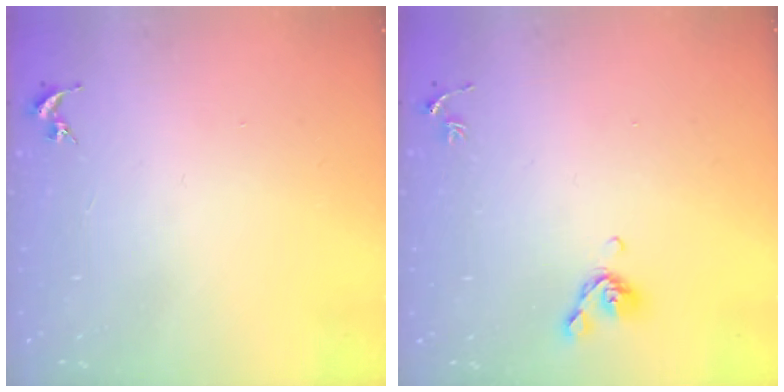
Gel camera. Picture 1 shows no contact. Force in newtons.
{"total": 6.5, "press": 6.4, "slide": 1.3}